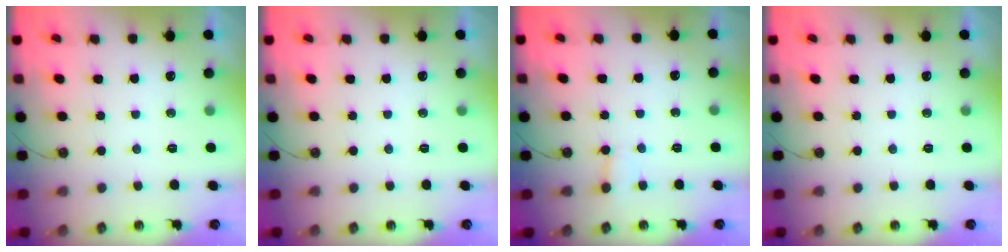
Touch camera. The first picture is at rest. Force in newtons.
{"total": 0.0}
{"total": 2.7, "press": 2.7, "slide": 0.5}
{"total": 0.0}